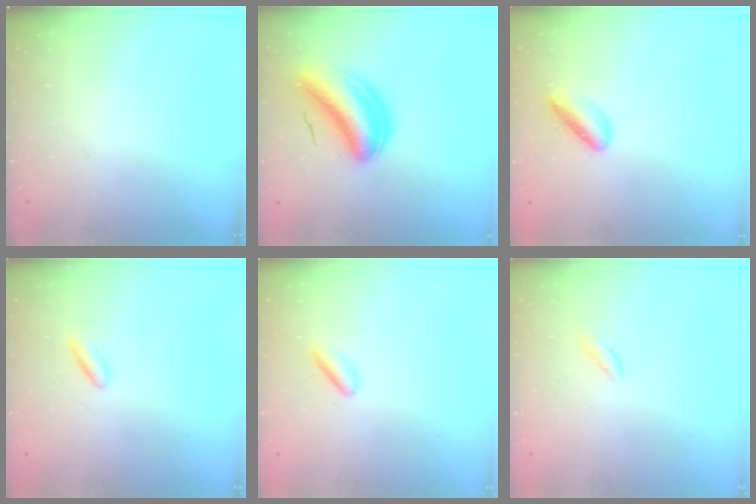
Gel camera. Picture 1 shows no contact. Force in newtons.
{"total": 8.4, "press": 8.0, "slide": 2.4}
{"total": 4.1, "press": 4.0, "slide": 0.8}
{"total": 1.7, "press": 1.5, "slide": 0.7}
{"total": 3.0, "press": 2.8, "slide": 1.0}
{"total": 1.7, "press": 1.5, "slide": 0.7}